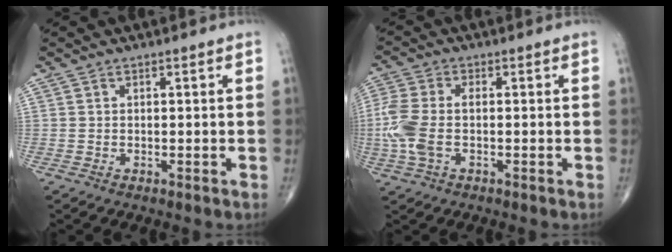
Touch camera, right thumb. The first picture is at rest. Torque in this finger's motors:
{"motor_torque": [1.28, 1.14, 1.47, -0.12, 0.09]}